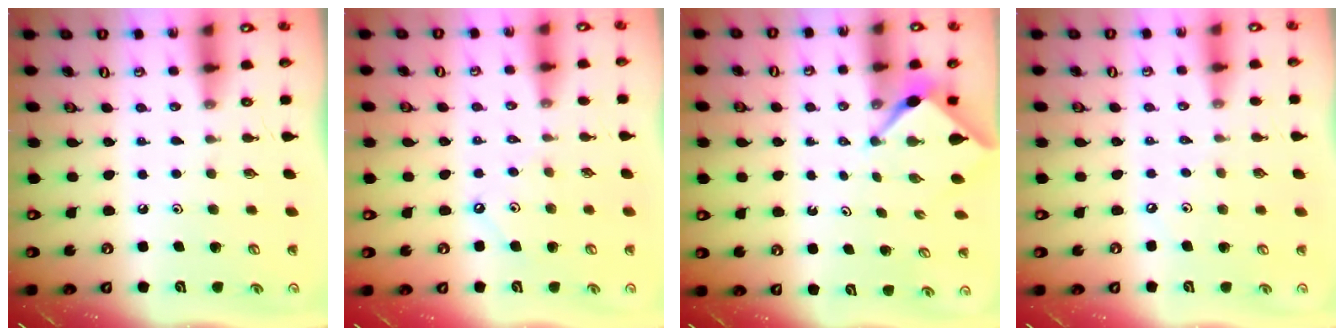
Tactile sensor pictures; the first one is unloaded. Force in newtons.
{"total": 2.9, "press": 2.8, "slide": 0.5}
{"total": 2.1, "press": 2.1, "slide": 0.3}
{"total": 1.7, "press": 1.7, "slide": 0.4}